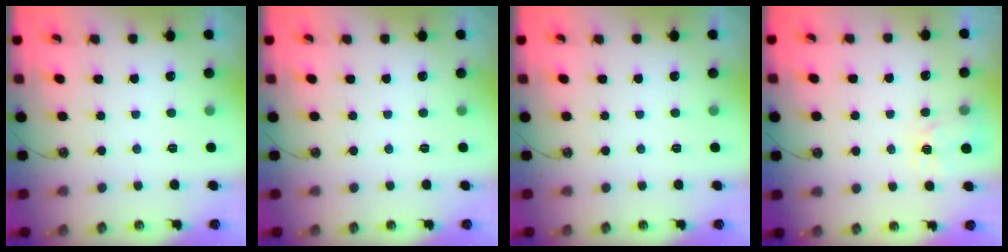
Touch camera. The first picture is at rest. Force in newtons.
{"total": 0.0}
{"total": 0.0}
{"total": 4.8, "press": 4.8, "slide": 0.6}